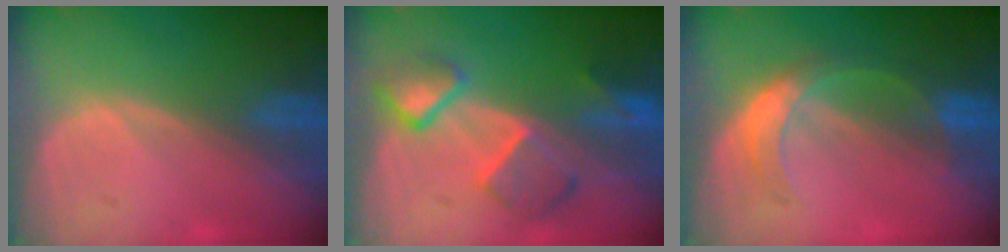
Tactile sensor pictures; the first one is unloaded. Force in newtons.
{"total": 7.6, "press": 6.8, "slide": 3.5}
{"total": 5.6, "press": 5.1, "slide": 2.4}